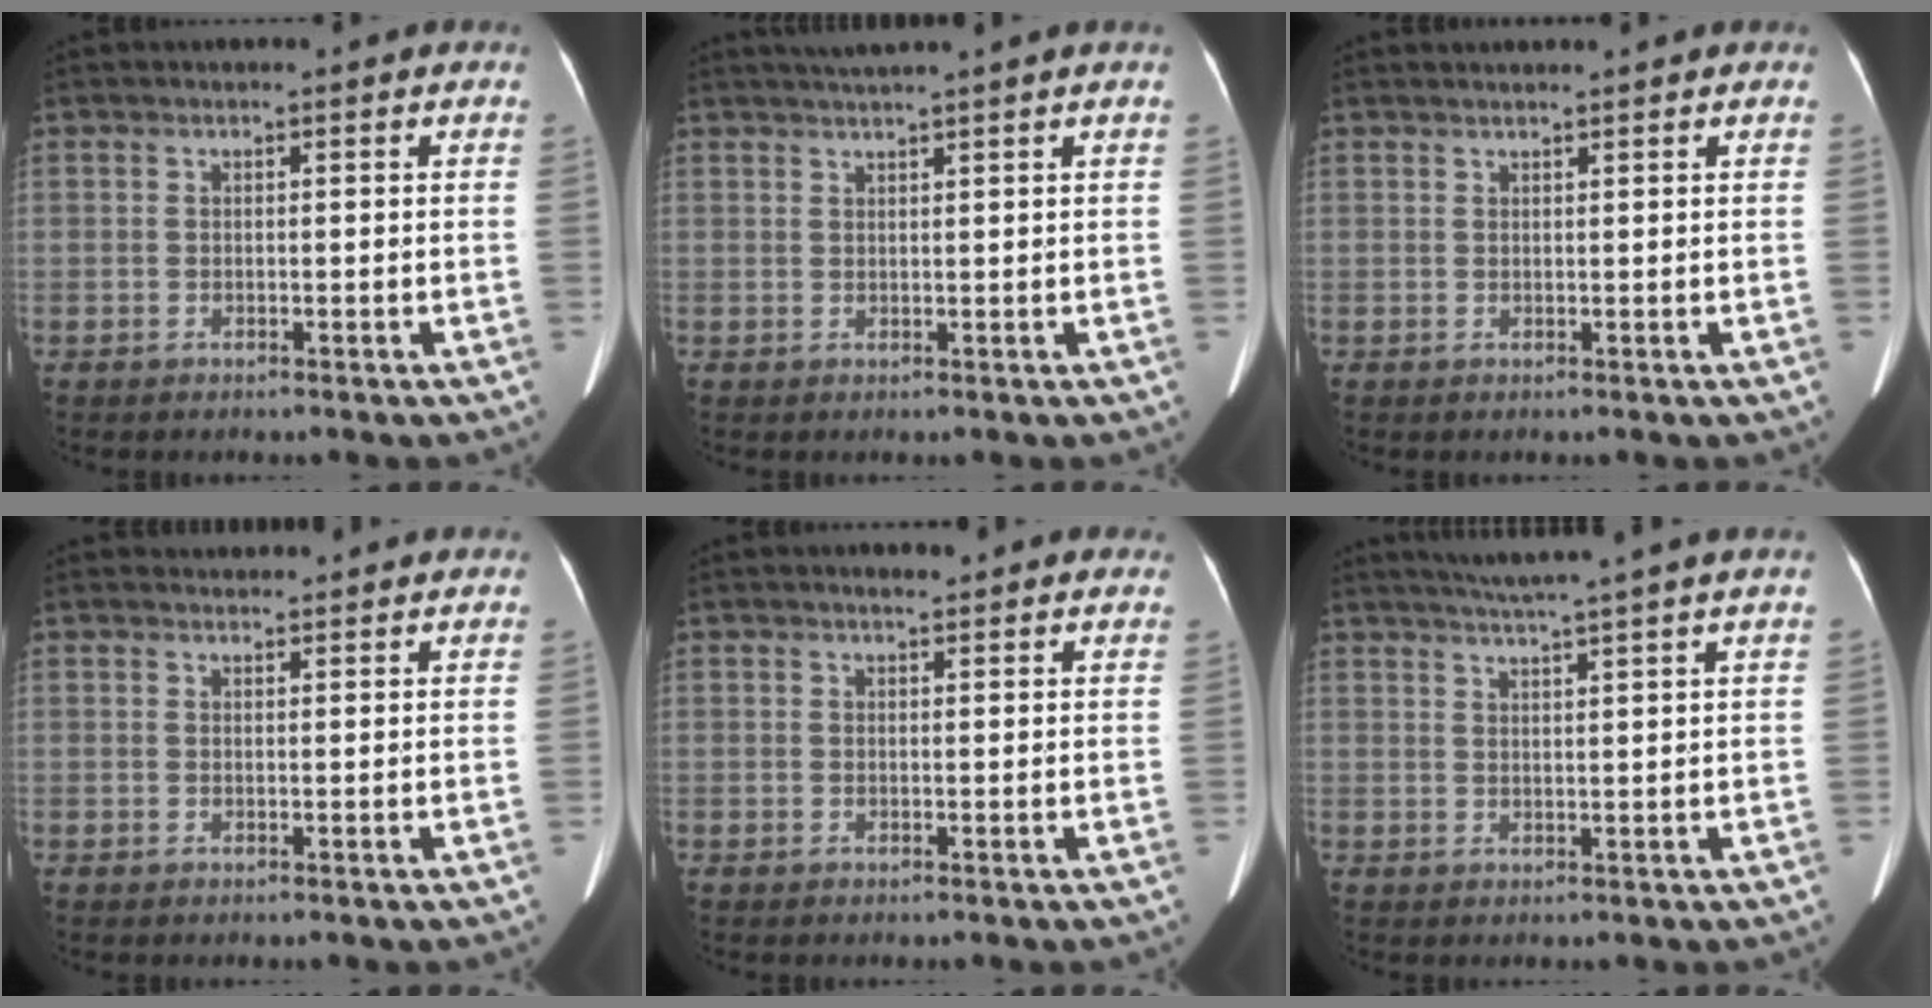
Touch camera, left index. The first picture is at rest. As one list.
[{"total": 3.6, "force": [2.9, -1.2, 1.6], "torque": [-0.020, 0.016, 0.053]}, {"total": 1.7, "force": [1.7, -0.1, 0.4], "torque": [-0.007, 0.016, 0.030]}, {"total": 5.2, "force": [5.1, 0.7, 0.6], "torque": [-0.008, 0.024, 0.053]}, {"total": 5.1, "force": [4.6, 1.2, 1.7], "torque": [-0.013, 0.012, 0.045]}, {"total": 10.6, "force": [9.0, -1.8, 5.4], "torque": [-0.086, 0.010, 0.116]}]